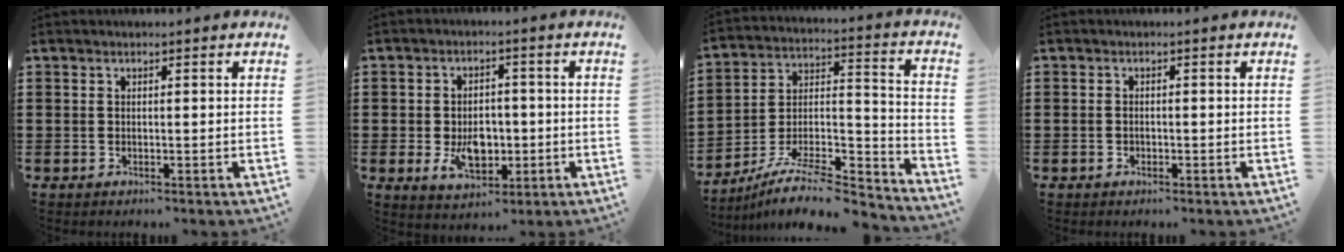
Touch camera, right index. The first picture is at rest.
{"total": 6.5, "force": [-1.3, 4.3, 4.7], "torque": [-0.074, 0.003, -0.025]}
{"total": 9.6, "force": [-7.7, 2.6, 5.0], "torque": [-0.081, 0.023, -0.149]}
{"total": 0.7, "force": [-0.4, 0.2, 0.5], "torque": [-0.013, -0.005, -0.005]}